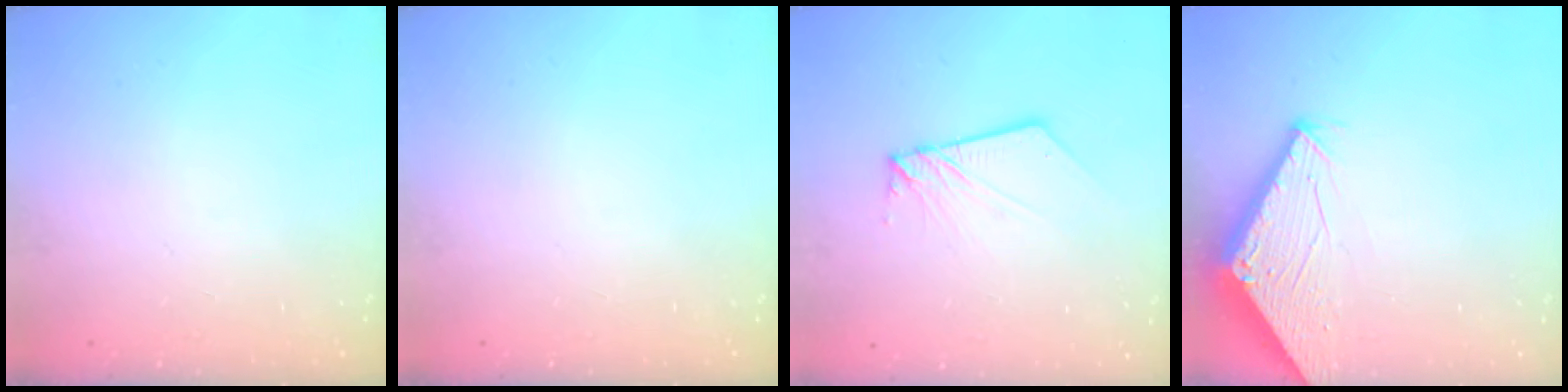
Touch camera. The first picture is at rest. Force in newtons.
{"total": 0.0}
{"total": 6.4, "press": 6.3, "slide": 0.8}
{"total": 2.9, "press": 2.9, "slide": 0.2}